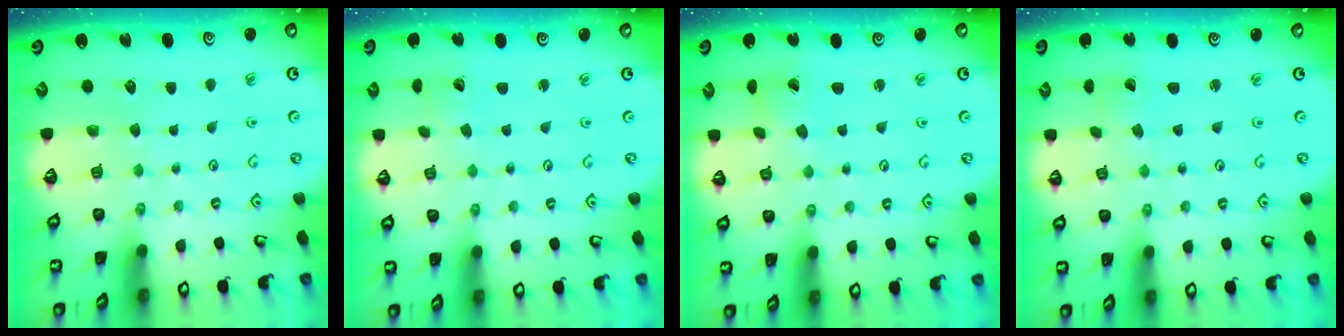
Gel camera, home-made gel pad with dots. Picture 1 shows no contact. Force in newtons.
{"total": 2.3, "press": 2.3, "slide": 0.2}
{"total": 1.9, "press": 1.9, "slide": 0.2}
{"total": 0.0}